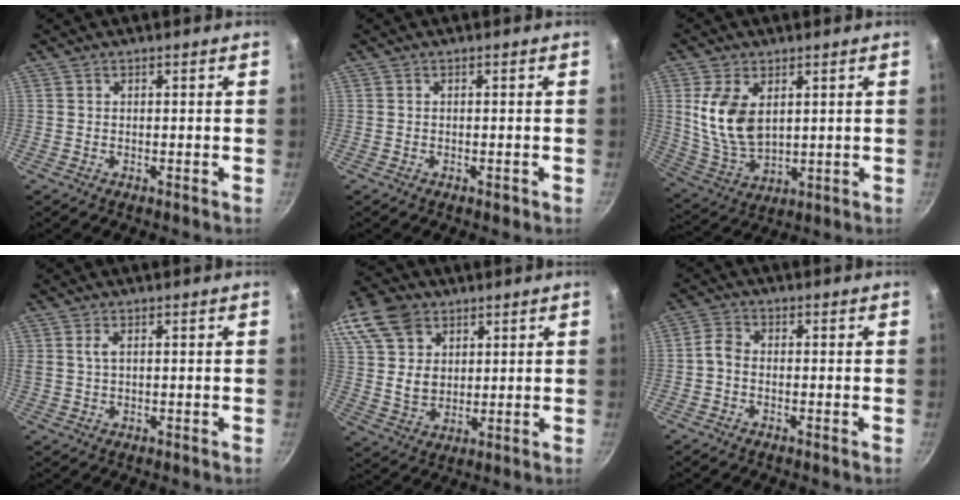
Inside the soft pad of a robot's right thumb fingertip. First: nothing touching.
{"total": 0.9, "force": [-0.5, 0.4, 0.7], "torque": [-0.012, 0.003, -0.005]}
{"total": 11.6, "force": [2.9, 7.0, 8.8], "torque": [-0.167, -0.025, 0.069]}
{"total": 1.9, "force": [0.6, 0.9, 1.5], "torque": [-0.028, -0.002, 0.012]}
{"total": 19.6, "force": [9.9, 14.0, 9.5], "torque": [-0.211, 0.007, 0.191]}
{"total": 2.5, "force": [-1.0, 1.6, 1.7], "torque": [-0.044, 0.013, -0.030]}